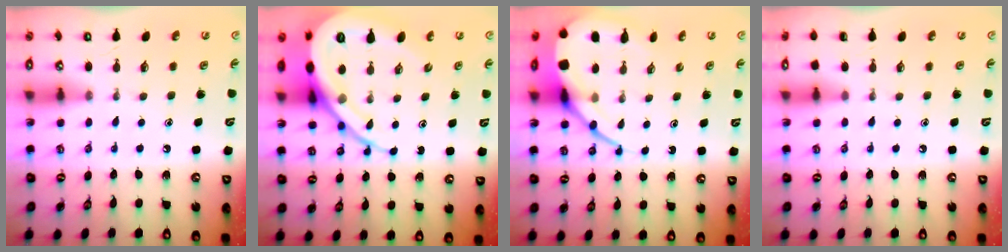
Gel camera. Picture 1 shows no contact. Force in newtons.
{"total": 16.8, "press": 16.7, "slide": 1.9}
{"total": 11.8, "press": 11.7, "slide": 1.1}
{"total": 0.0}